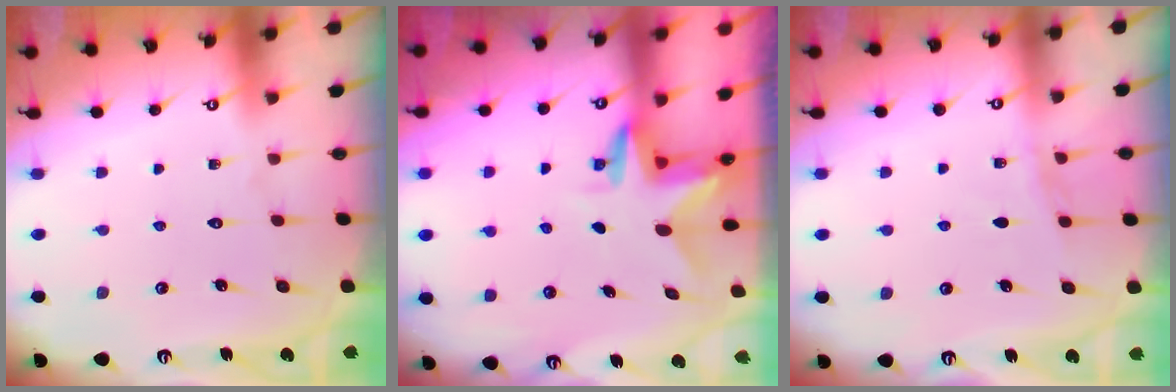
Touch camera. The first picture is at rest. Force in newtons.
{"total": 2.9, "press": 2.9, "slide": 0.3}
{"total": 4.9, "press": 4.9, "slide": 0.5}